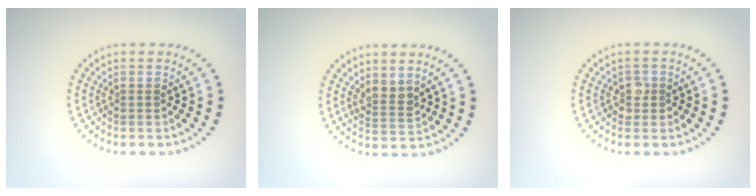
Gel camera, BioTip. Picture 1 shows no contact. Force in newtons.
{"total": 2.0, "press": 1.6, "slide": 1.2}
{"total": 1.4, "press": 1.3, "slide": 0.6}